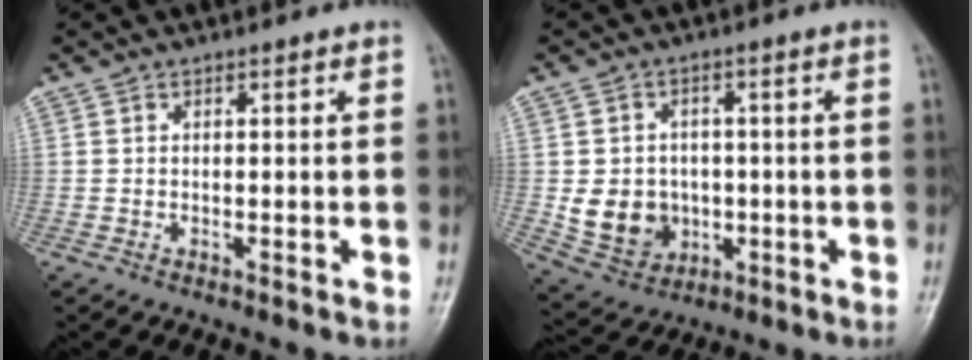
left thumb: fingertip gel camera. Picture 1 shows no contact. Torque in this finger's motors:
{"motor_torque": [-0.12, 0.13, 0.03, -0.02, 0.02]}